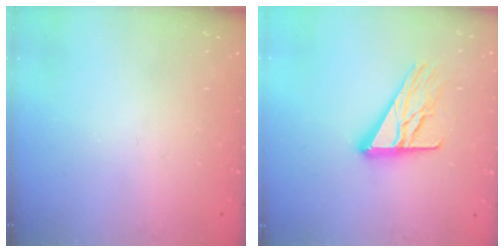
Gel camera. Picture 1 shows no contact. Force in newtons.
{"total": 13.9, "press": 13.9, "slide": 1.1}